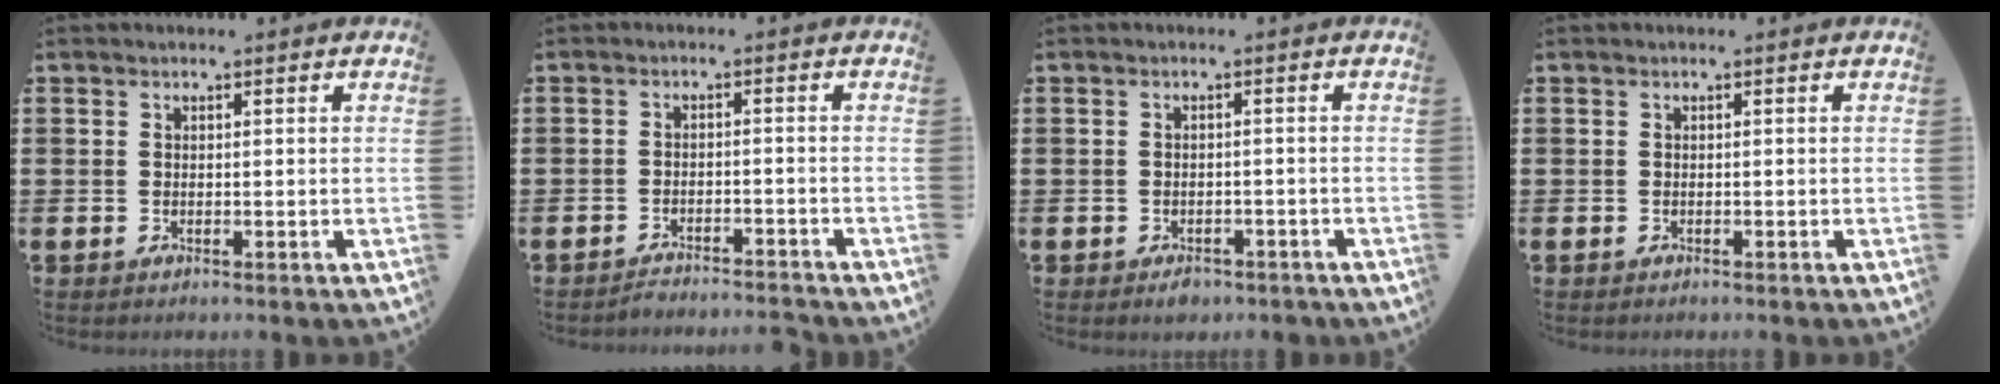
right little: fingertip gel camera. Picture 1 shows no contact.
{"total": 2.0, "force": [-2.0, -0.2, 0.1], "torque": [-0.004, 0.005, -0.041]}
{"total": 1.2, "force": [-0.9, 0.7, 0.3], "torque": [-0.001, -0.004, -0.022]}
{"total": 0.0}